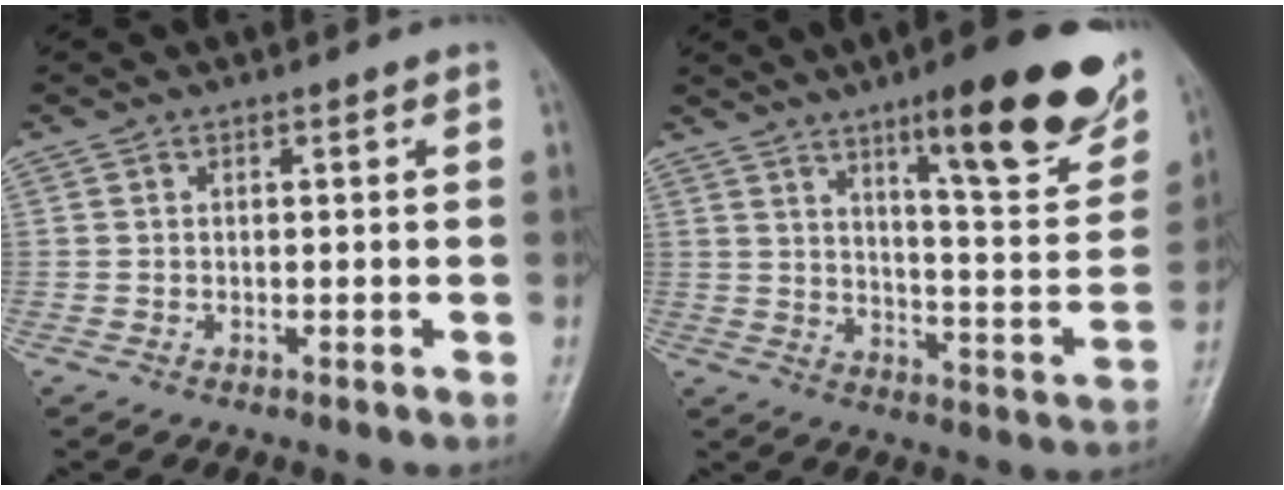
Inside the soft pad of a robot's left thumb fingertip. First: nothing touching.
{"total": 21.0, "force": [12.6, 4.5, 16.2], "torque": [-0.183, -0.062, 0.183]}